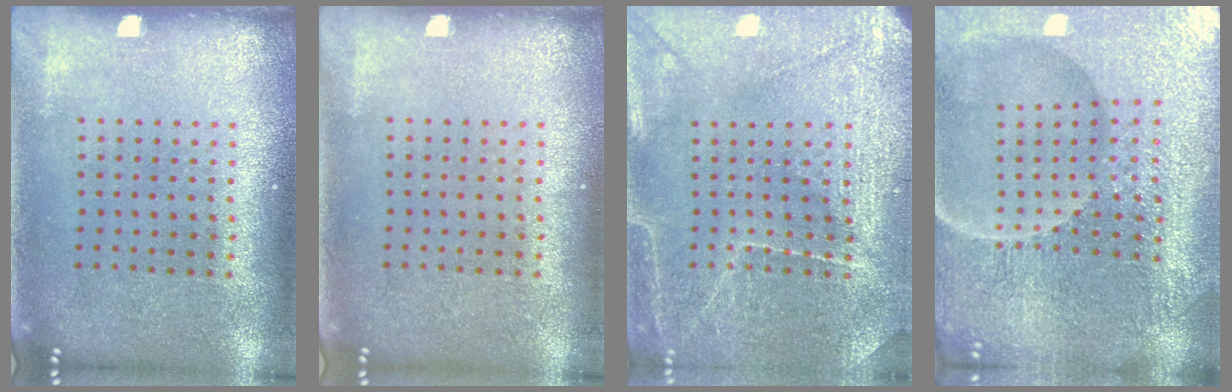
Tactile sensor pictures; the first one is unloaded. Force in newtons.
{"total": 0.0}
{"total": 3.4, "press": 3.3, "slide": 0.5}
{"total": 5.3, "press": 5.0, "slide": 1.5}